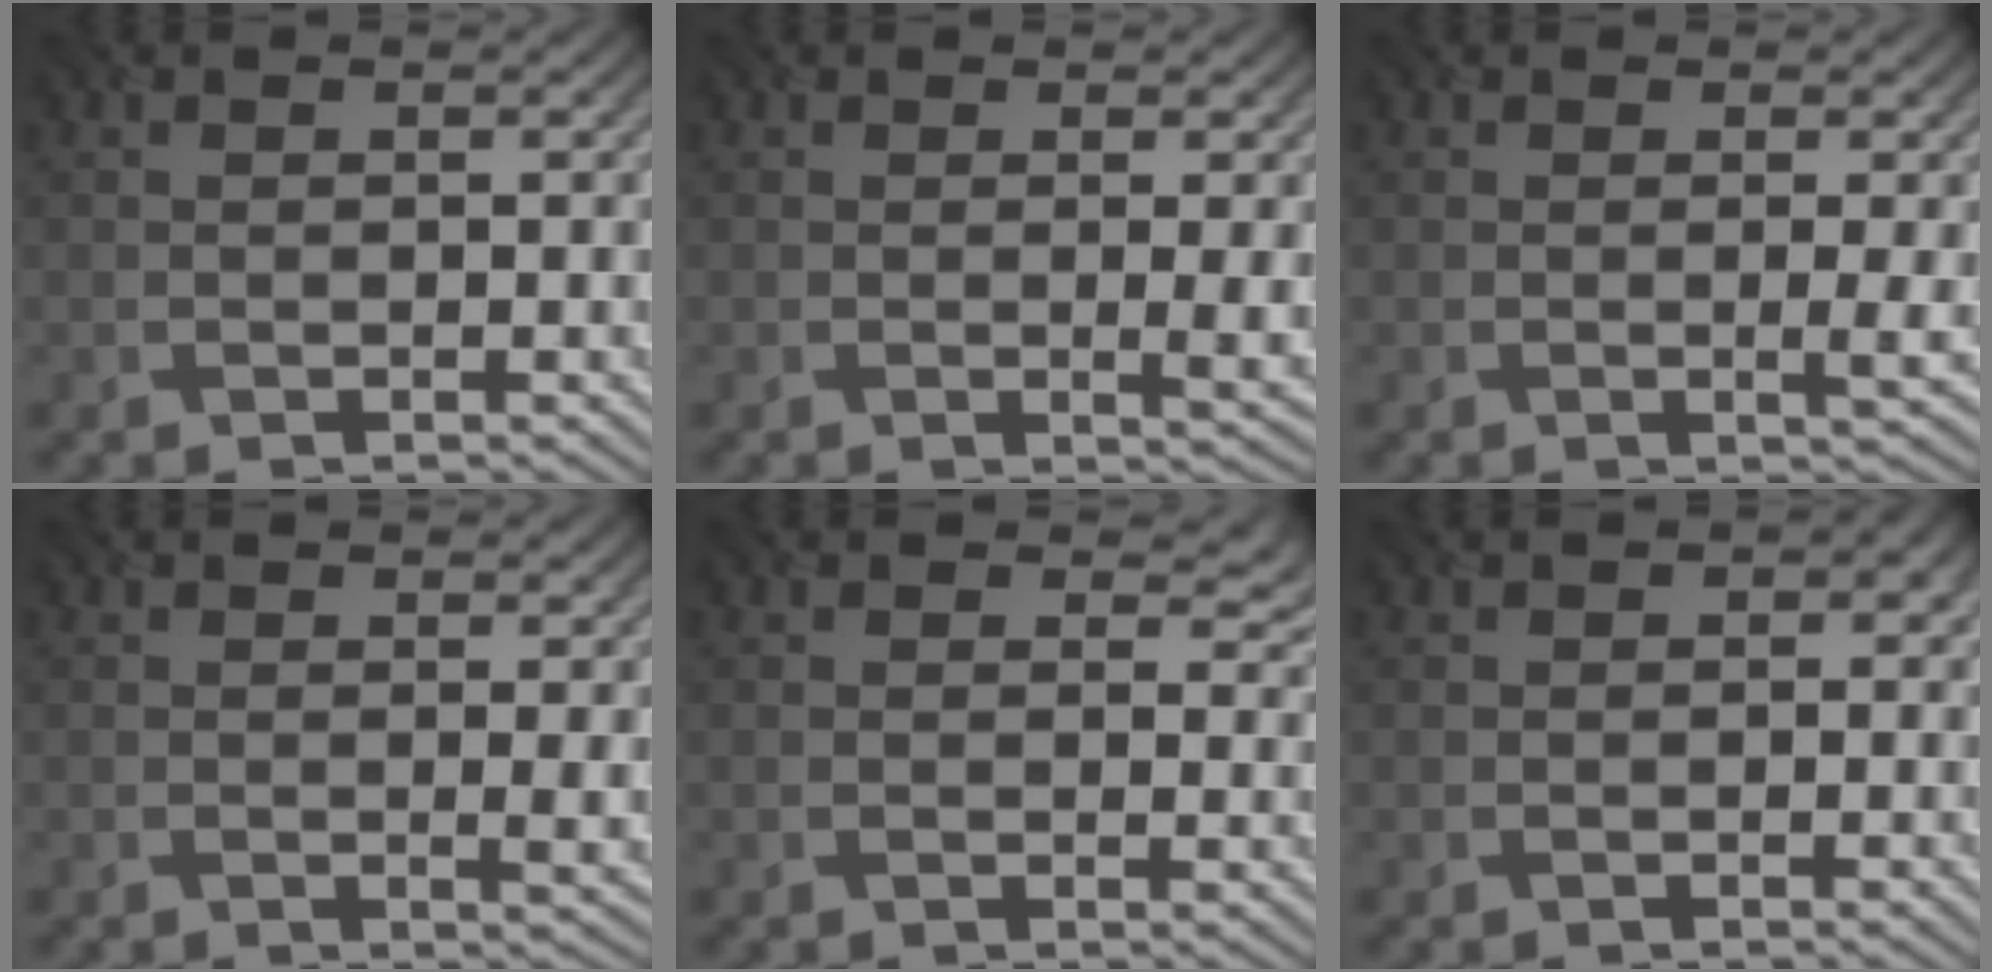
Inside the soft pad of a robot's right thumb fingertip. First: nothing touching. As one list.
[{"total": 2.0, "force": [0.2, 0.2, 2.0], "torque": [-0.037, -0.004, 0.004]}, {"total": 1.6, "force": [0.1, 0.0, 1.6], "torque": [-0.035, -0.001, -0.003]}, {"total": 1.6, "force": [0.1, 0.1, 1.6], "torque": [-0.029, -0.003, 0.000]}, {"total": 2.9, "force": [1.6, 1.8, 1.5], "torque": [-0.023, -0.010, 0.018]}, {"total": 0.8, "force": [0.0, 0.7, 0.4], "torque": [-0.004, -0.006, -0.004]}]